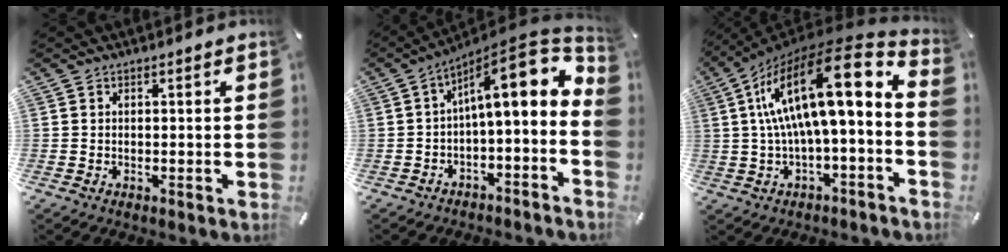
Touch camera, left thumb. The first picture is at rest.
{"total": 12.3, "force": [4.3, 3.7, 10.9], "torque": [-0.152, -0.044, 0.065]}
{"total": 21.1, "force": [4.1, 7.5, 19.3], "torque": [-0.328, -0.029, 0.062]}